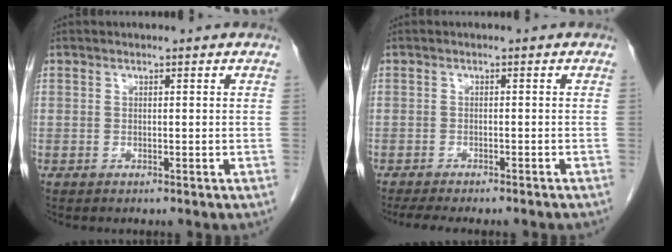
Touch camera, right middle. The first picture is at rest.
{"total": 9.0, "force": [-7.8, 1.3, 4.4], "torque": [-0.051, -0.008, -0.102]}